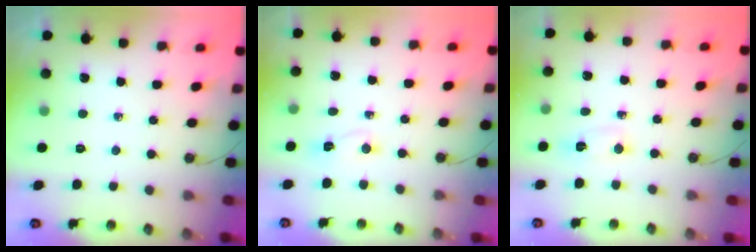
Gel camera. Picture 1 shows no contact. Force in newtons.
{"total": 2.6, "press": 2.6, "slide": 0.6}
{"total": 2.9, "press": 1.6, "slide": 2.4}